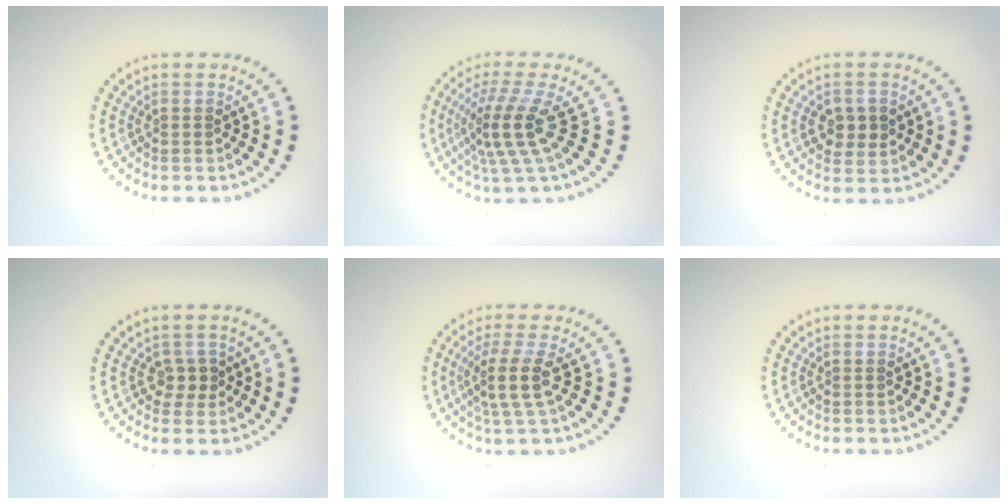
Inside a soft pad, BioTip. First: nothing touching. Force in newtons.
{"total": 4.3, "press": 3.0, "slide": 3.1}
{"total": 2.6, "press": 2.6, "slide": 0.3}
{"total": 1.8, "press": 1.7, "slide": 0.7}
{"total": 3.5, "press": 2.7, "slide": 2.2}
{"total": 0.0}